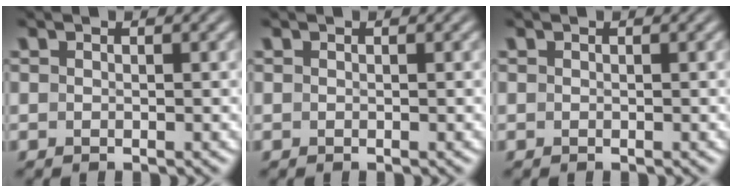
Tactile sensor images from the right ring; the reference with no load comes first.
{"total": 0.0}
{"total": 0.0}